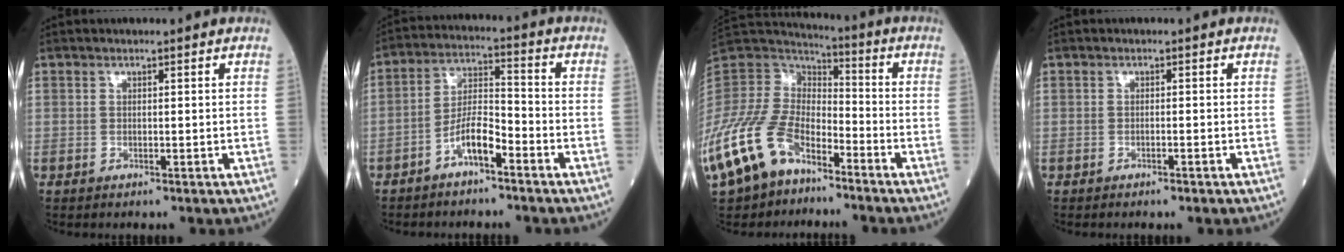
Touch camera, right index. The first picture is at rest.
{"total": 6.5, "force": [-4.0, 1.5, 4.9], "torque": [-0.100, 0.016, -0.076]}
{"total": 21.4, "force": [-13.2, 11.2, 12.6], "torque": [-0.327, -0.003, -0.251]}
{"total": 1.0, "force": [-0.7, 0.0, 0.7], "torque": [-0.013, -0.001, -0.010]}